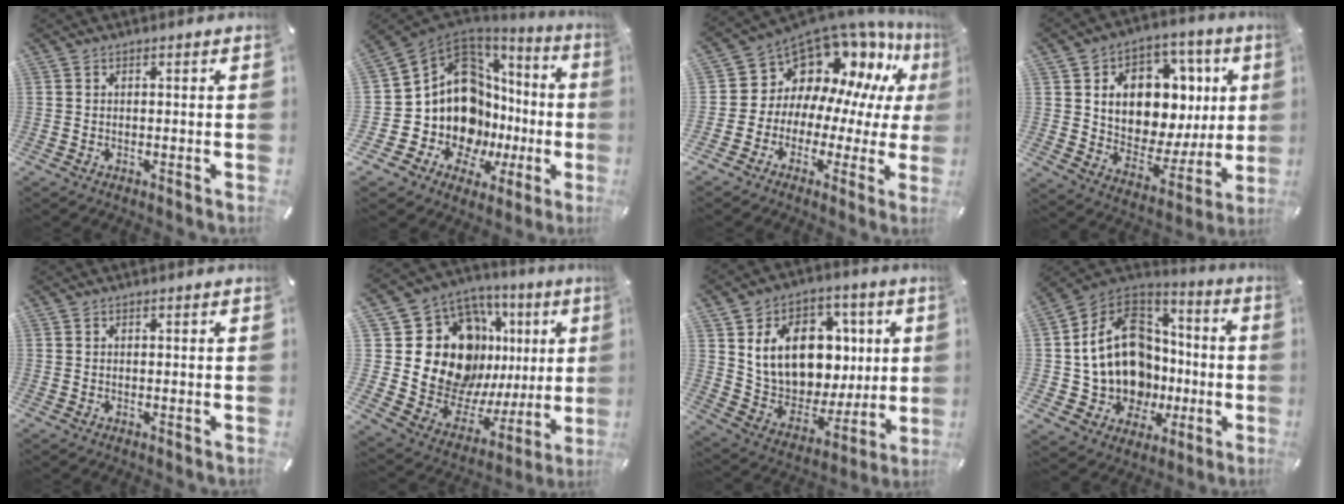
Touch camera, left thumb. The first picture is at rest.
{"total": 16.1, "force": [0.6, 12.9, 9.5], "torque": [-0.194, -0.064, 0.035]}
{"total": 12.7, "force": [8.4, 9.0, 3.0], "torque": [-0.064, -0.090, 0.159]}
{"total": 13.9, "force": [4.1, 10.8, 7.8], "torque": [-0.106, -0.039, 0.080]}
{"total": 0.0}
{"total": 24.0, "force": [6.9, 17.4, 15.1], "torque": [-0.256, -0.061, 0.155]}
{"total": 17.8, "force": [4.5, 13.7, 10.3], "torque": [-0.199, -0.013, 0.091]}
{"total": 18.8, "force": [-1.4, 16.3, 9.2], "torque": [-0.205, -0.013, -0.006]}